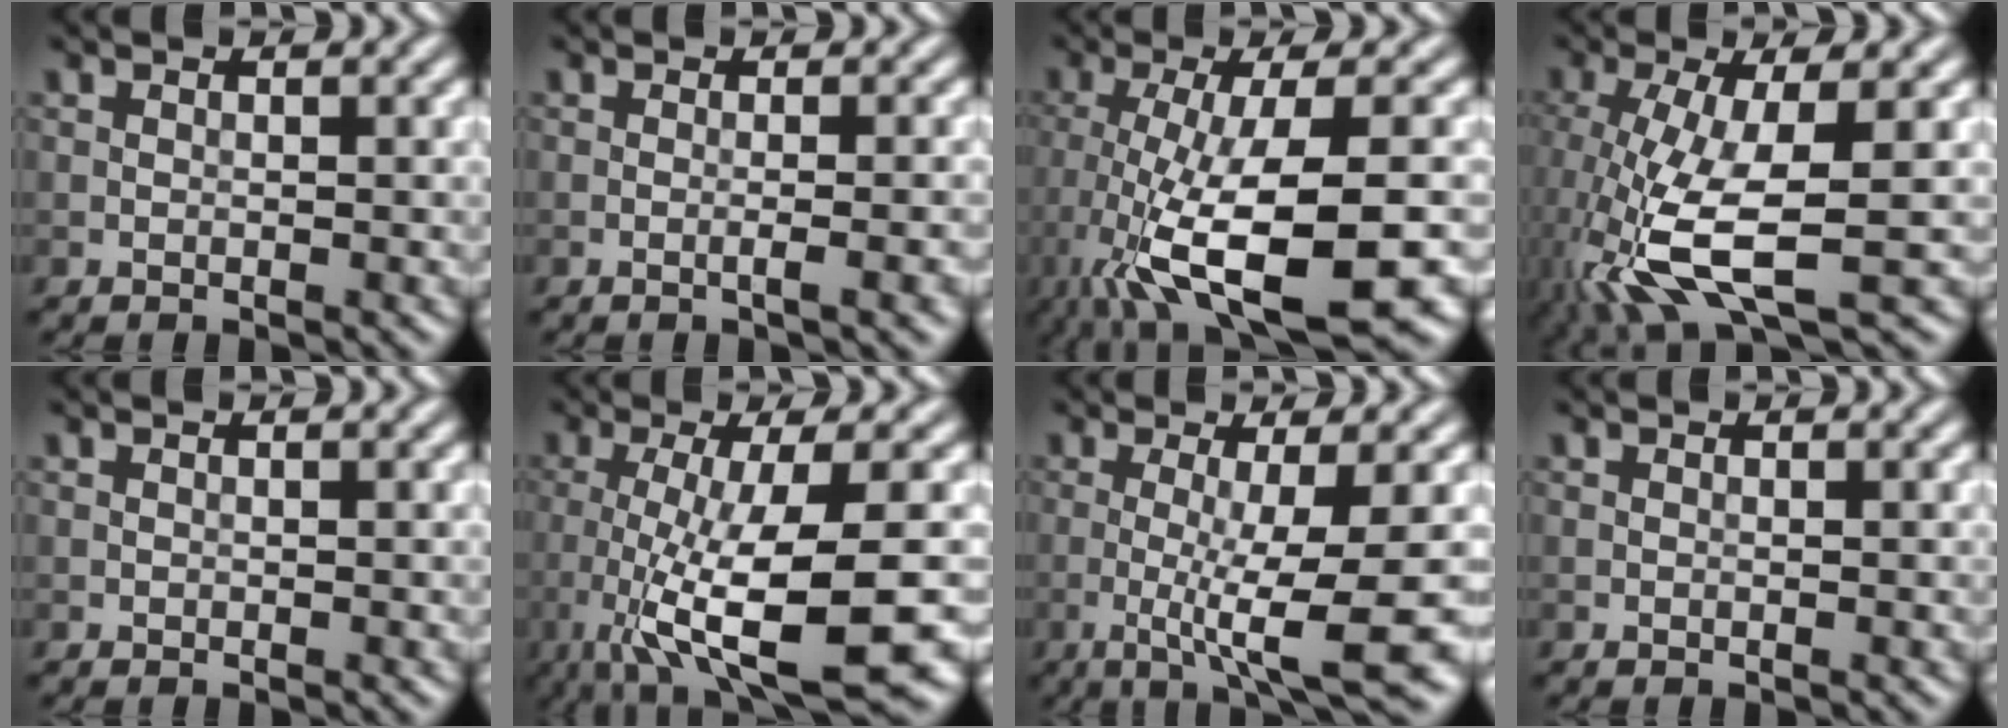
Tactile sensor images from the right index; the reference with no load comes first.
{"total": 2.7, "force": [-0.5, 0.7, 2.6], "torque": [-0.028, 0.004, -0.012]}
{"total": 11.9, "force": [-4.8, 3.2, 10.4], "torque": [-0.202, -0.026, -0.077]}
{"total": 9.8, "force": [-2.9, 3.2, 8.8], "torque": [-0.206, -0.020, -0.055]}
{"total": 0.0}
{"total": 11.4, "force": [-3.7, 2.7, 10.4], "torque": [-0.177, -0.025, -0.058]}
{"total": 8.9, "force": [-1.9, 1.5, 8.5], "torque": [-0.132, -0.012, -0.030]}
{"total": 0.0}